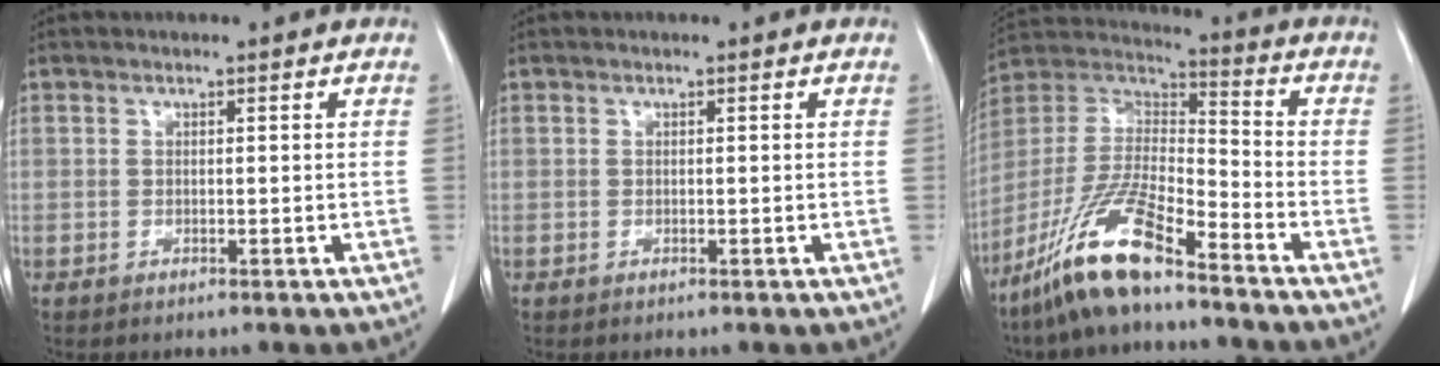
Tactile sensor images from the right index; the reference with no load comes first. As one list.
[{"total": 0.0}, {"total": 14.5, "force": [-10.3, 2.2, 10.0], "torque": [-0.210, -0.005, -0.194]}]